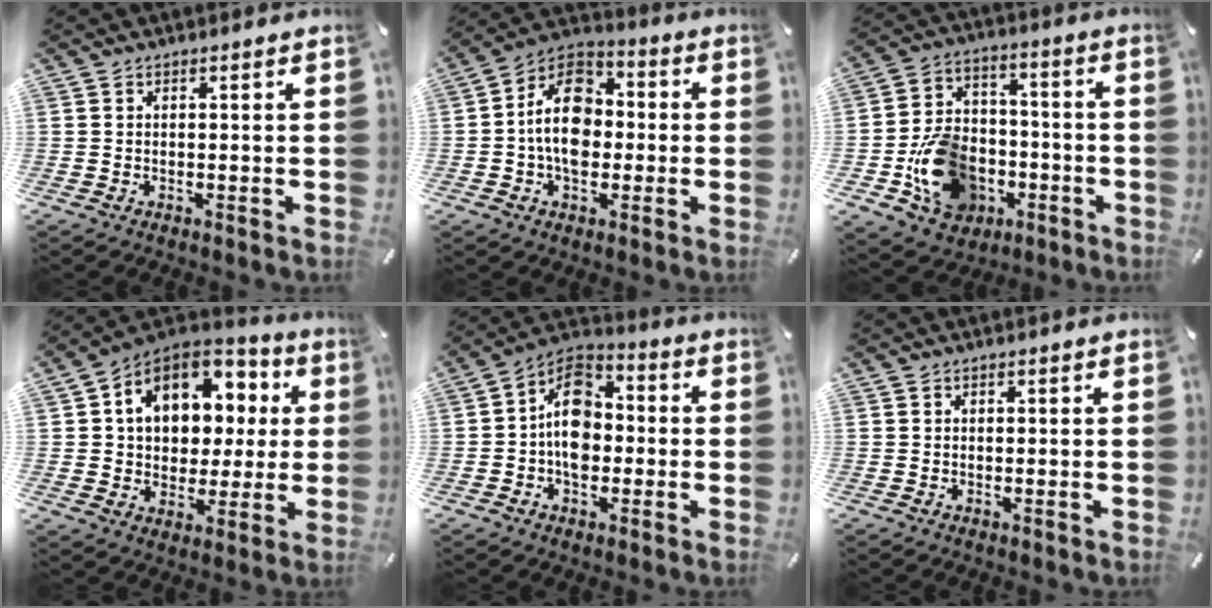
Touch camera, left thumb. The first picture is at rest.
{"total": 13.8, "force": [-1.3, 9.9, 9.5], "torque": [-0.172, 0.020, -0.025]}
{"total": 15.4, "force": [-5.8, 12.0, 7.8], "torque": [-0.136, 0.046, -0.093]}
{"total": 13.3, "force": [4.5, 10.5, 6.8], "torque": [-0.121, -0.019, 0.089]}
{"total": 10.6, "force": [-1.1, 8.0, 6.9], "torque": [-0.124, 0.012, -0.023]}
{"total": 0.0}